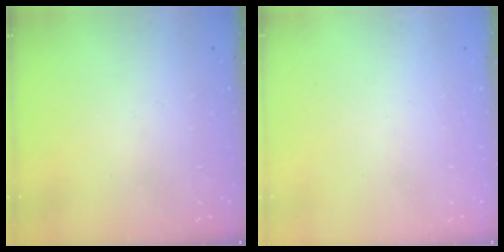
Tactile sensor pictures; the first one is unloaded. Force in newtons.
{"total": 0.0}